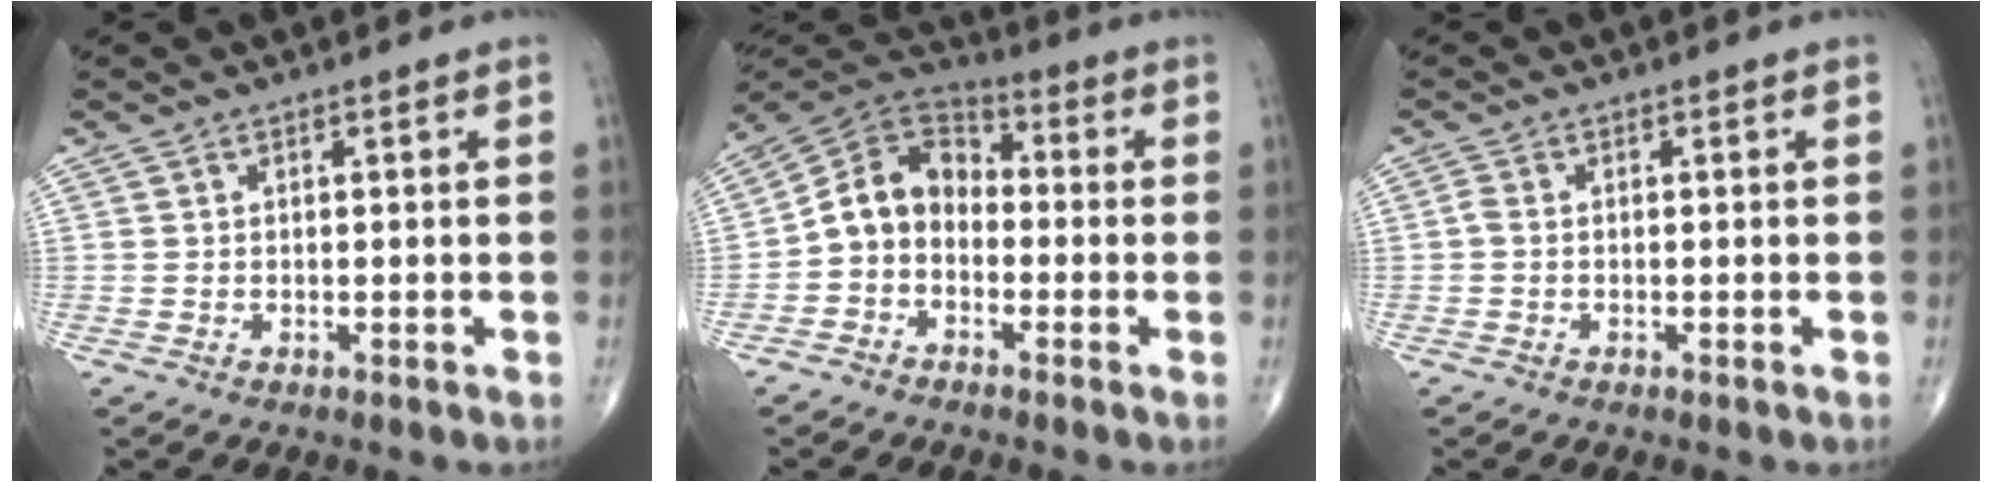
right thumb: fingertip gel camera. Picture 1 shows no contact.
{"total": 9.8, "force": [-2.1, 7.7, 5.7], "torque": [-0.083, 0.049, -0.057]}
{"total": 1.0, "force": [-0.2, 0.6, 0.9], "torque": [-0.019, 0.000, -0.008]}